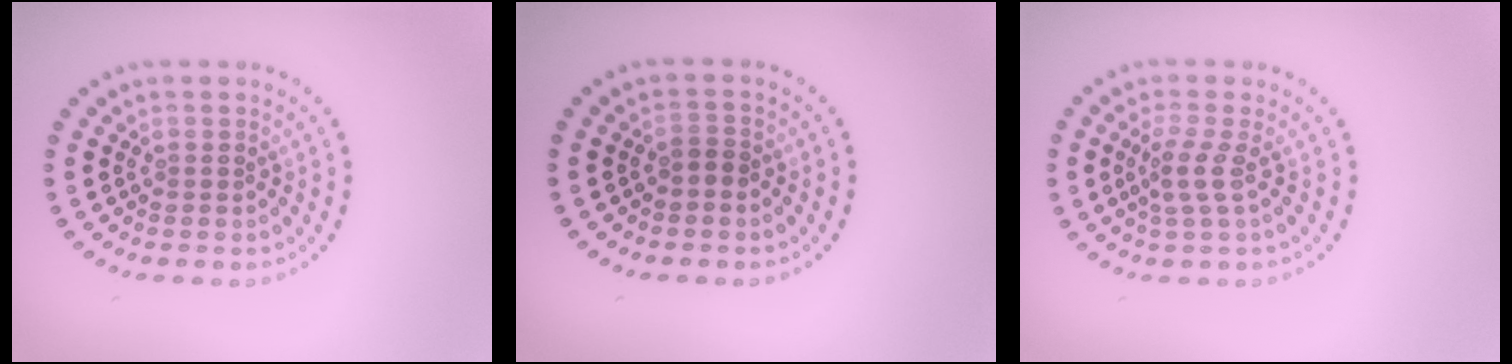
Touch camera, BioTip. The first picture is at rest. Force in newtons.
{"total": 1.1, "press": 0.9, "slide": 0.6}
{"total": 2.2, "press": 1.5, "slide": 1.6}